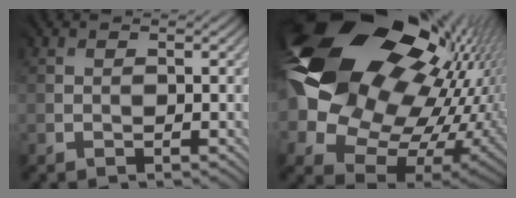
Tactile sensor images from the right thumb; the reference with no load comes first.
{"total": 21.5, "force": [7.4, 16.3, 11.9], "torque": [-0.322, 0.024, 0.160]}